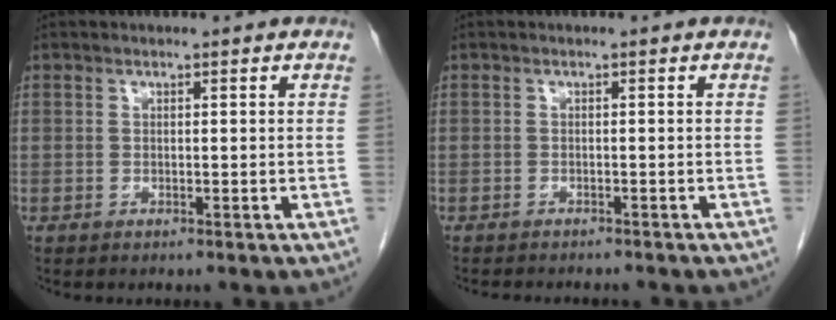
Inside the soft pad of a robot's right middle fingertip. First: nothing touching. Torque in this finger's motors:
{"motor_torque": [0.21, -0.17, 0.00, 0.00]}